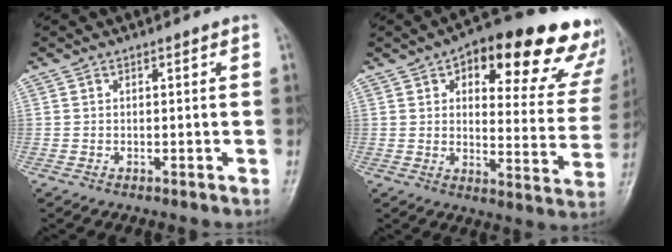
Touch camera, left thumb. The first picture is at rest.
{"total": 24.7, "force": [15.2, 10.4, 16.5], "torque": [-0.162, -0.040, 0.181]}